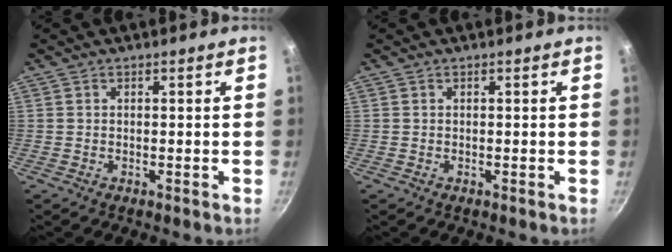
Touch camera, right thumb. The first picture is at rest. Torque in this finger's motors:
{"motor_torque": [0.00, 0.00, 0.00, 0.00, 0.00]}